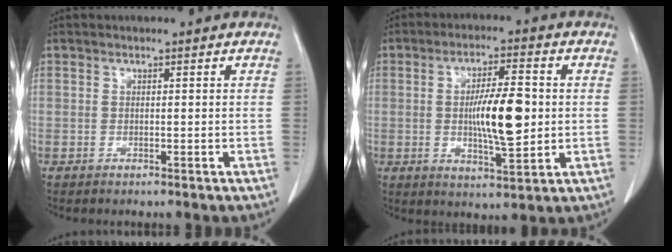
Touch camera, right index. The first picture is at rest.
{"total": 9.9, "force": [-0.2, 2.1, 9.7], "torque": [-0.170, -0.002, -0.003]}